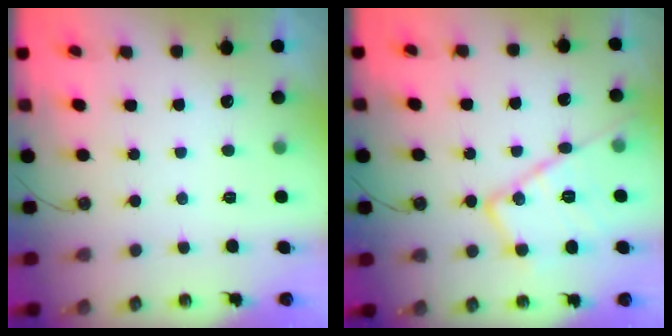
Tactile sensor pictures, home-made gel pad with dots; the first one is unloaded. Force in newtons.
{"total": 17.8, "press": 17.7, "slide": 1.5}